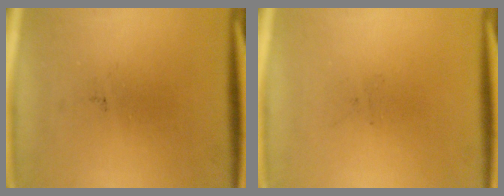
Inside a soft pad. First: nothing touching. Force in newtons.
{"total": 0.0}